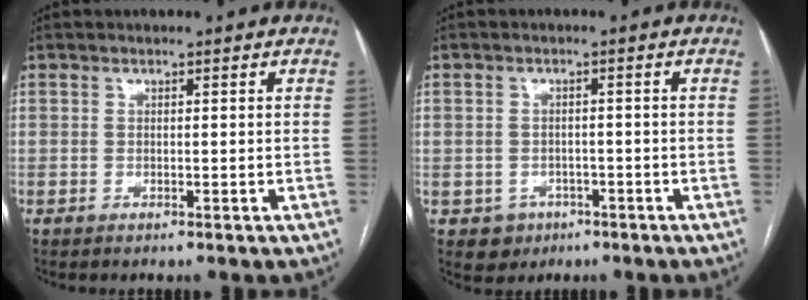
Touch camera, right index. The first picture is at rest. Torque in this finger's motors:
{"motor_torque": [-0.48, 0.19, -1.06, -0.21]}